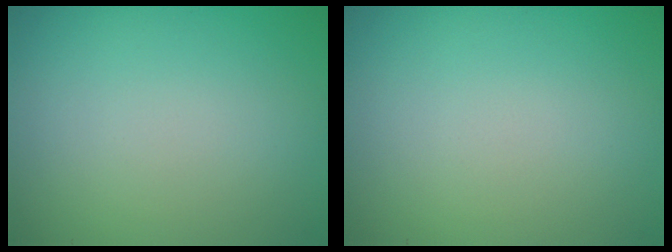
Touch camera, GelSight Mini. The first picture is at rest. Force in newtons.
{"total": 0.0}